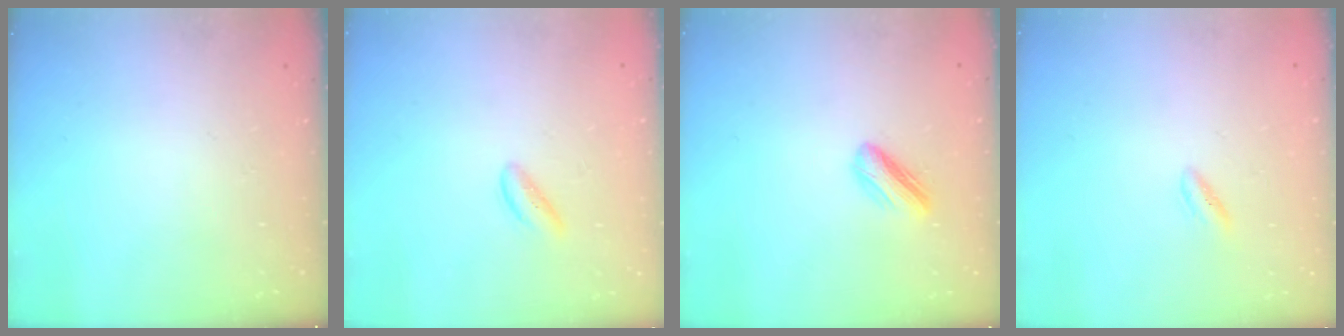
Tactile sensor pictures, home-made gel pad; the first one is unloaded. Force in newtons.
{"total": 1.4, "press": 1.3, "slide": 0.4}
{"total": 5.0, "press": 5.0, "slide": 0.6}
{"total": 1.8, "press": 1.6, "slide": 0.8}